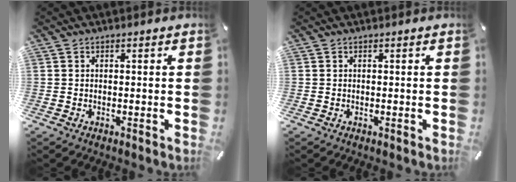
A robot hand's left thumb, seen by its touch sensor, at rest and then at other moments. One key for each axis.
{"total": 0.0}